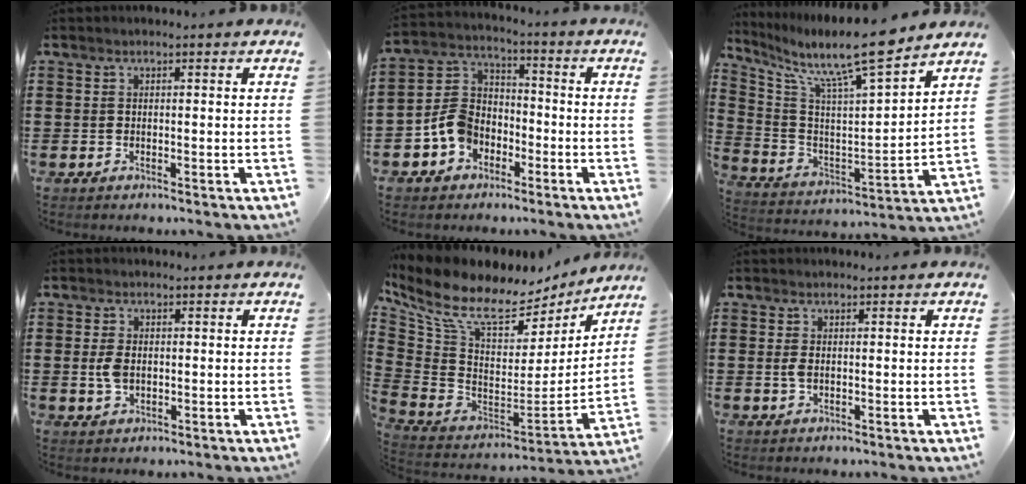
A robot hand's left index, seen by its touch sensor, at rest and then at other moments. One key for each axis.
{"total": 7.2, "fx": -3.4, "fy": 5.6, "fz": 2.9, "tx": -0.092, "ty": 0.012, "tz": -0.074}
{"total": 11.5, "fx": 9.6, "fy": 1.3, "fz": 6.2, "tx": -0.143, "ty": -0.070, "tz": 0.154}
{"total": 3.5, "fx": 0.0, "fy": 2.2, "fz": 2.7, "tx": -0.077, "ty": -0.001, "tz": -0.008}
{"total": 10.2, "fx": 7.0, "fy": 4.3, "fz": 6.0, "tx": -0.149, "ty": -0.048, "tz": 0.123}
{"total": 1.7, "fx": 0.0, "fy": 0.9, "fz": 1.4, "tx": -0.037, "ty": 0.000, "tz": -0.004}